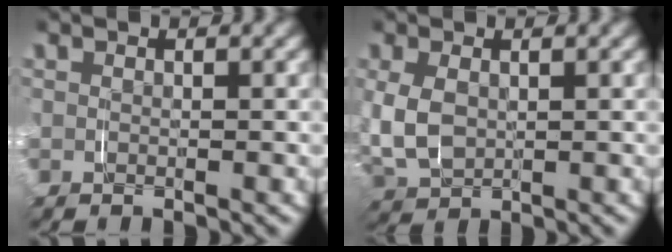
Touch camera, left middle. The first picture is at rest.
{"total": 5.2, "force": [0.1, 4.1, 3.1], "torque": [-0.098, -0.010, 0.011]}